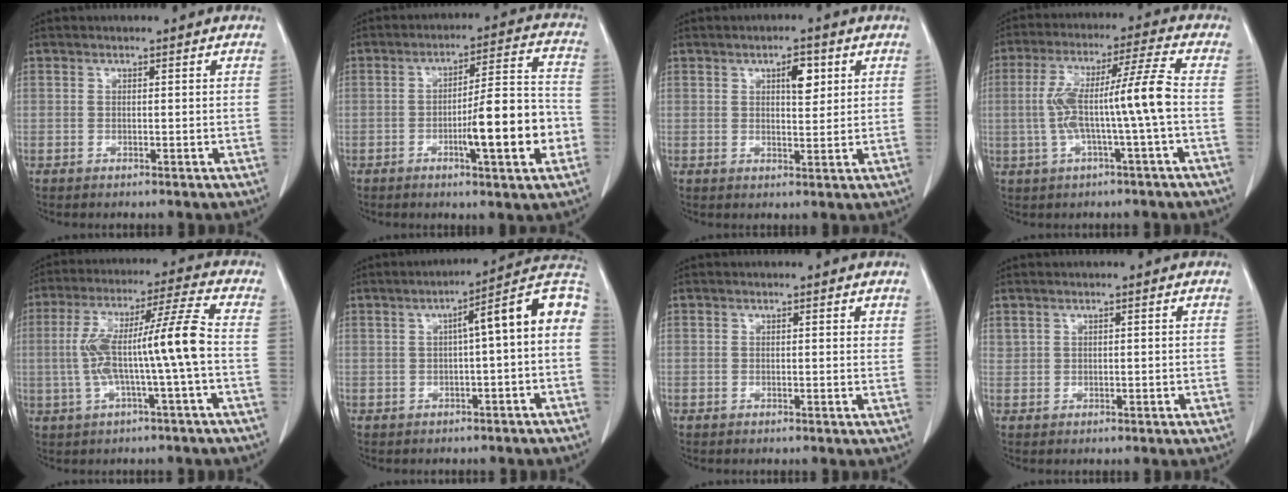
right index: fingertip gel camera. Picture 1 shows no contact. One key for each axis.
{"total": 15.0, "fx": -4.2, "fy": 1.5, "fz": 14.3, "tx": -0.212, "ty": 0.010, "tz": -0.062}
{"total": 4.0, "fx": 1.6, "fy": 1.5, "fz": 3.3, "tx": -0.052, "ty": 0.001, "tz": 0.025}
{"total": 10.8, "fx": -1.2, "fy": -0.6, "fz": 10.8, "tx": -0.207, "ty": 0.027, "tz": -0.021}
{"total": 11.7, "fx": -1.1, "fy": -0.6, "fz": 11.6, "tx": -0.222, "ty": 0.027, "tz": -0.022}
{"total": 10.2, "fx": 0.9, "fy": 0.7, "fz": 10.2, "tx": -0.138, "ty": 0.038, "tz": 0.006}
{"total": 0.9, "fx": 0.7, "fy": 0.1, "fz": 0.5, "tx": -0.007, "ty": -0.001, "tz": 0.006}
{"total": 0.9, "fx": 0.6, "fy": 0.5, "fz": 0.4, "tx": -0.010, "ty": 0.007, "tz": 0.019}